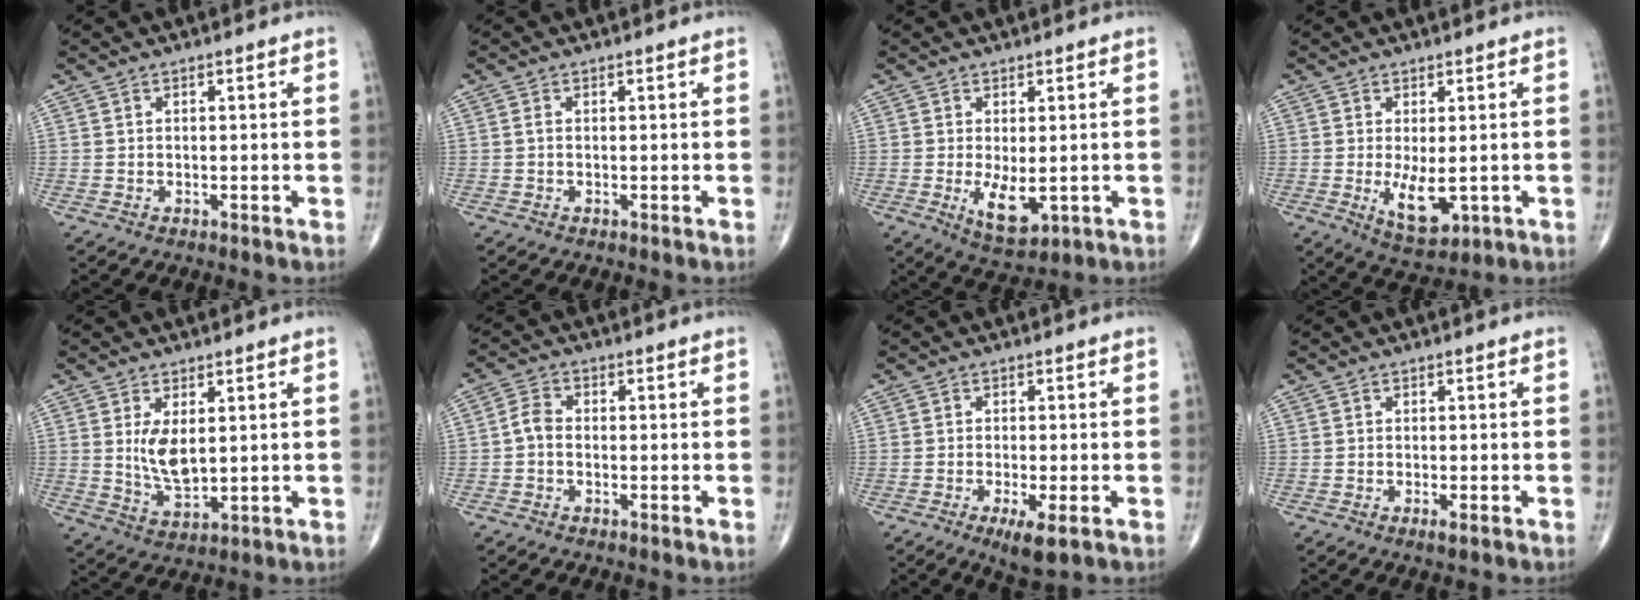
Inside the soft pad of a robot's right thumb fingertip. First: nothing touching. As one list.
[{"total": 0.6, "force": [-0.1, 0.3, 0.5], "torque": [-0.009, 0.000, -0.003]}, {"total": 5.8, "force": [-0.8, 2.5, 5.1], "torque": [-0.082, -0.017, 0.001]}, {"total": 6.3, "force": [-0.8, 2.7, 5.6], "torque": [-0.090, -0.018, 0.001]}, {"total": 6.6, "force": [1.4, 3.1, 5.6], "torque": [-0.098, -0.020, 0.037]}, {"total": 3.1, "force": [-0.7, 2.1, 2.2], "torque": [-0.038, 0.011, -0.022]}, {"total": 5.0, "force": [-2.2, 1.0, 4.3], "torque": [-0.076, -0.013, -0.037]}, {"total": 1.1, "force": [-0.5, 0.1, 1.0], "torque": [-0.021, -0.004, -0.012]}]